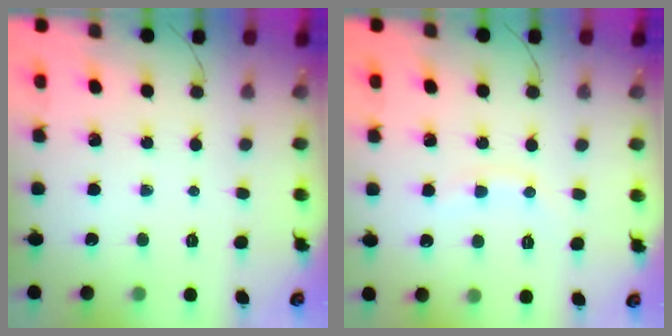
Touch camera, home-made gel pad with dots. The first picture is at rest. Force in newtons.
{"total": 5.5, "press": 5.4, "slide": 1.3}